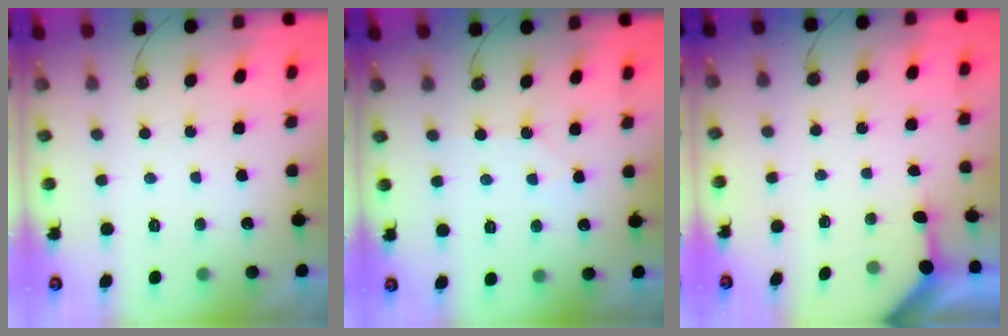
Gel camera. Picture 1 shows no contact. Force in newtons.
{"total": 3.8, "press": 3.7, "slide": 0.6}
{"total": 3.3, "press": 3.3, "slide": 0.3}